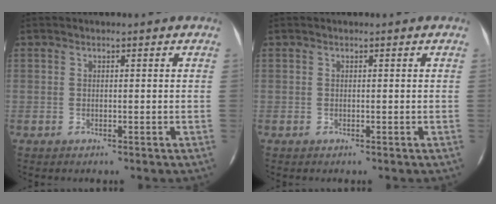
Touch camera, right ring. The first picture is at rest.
{"total": 0.0}